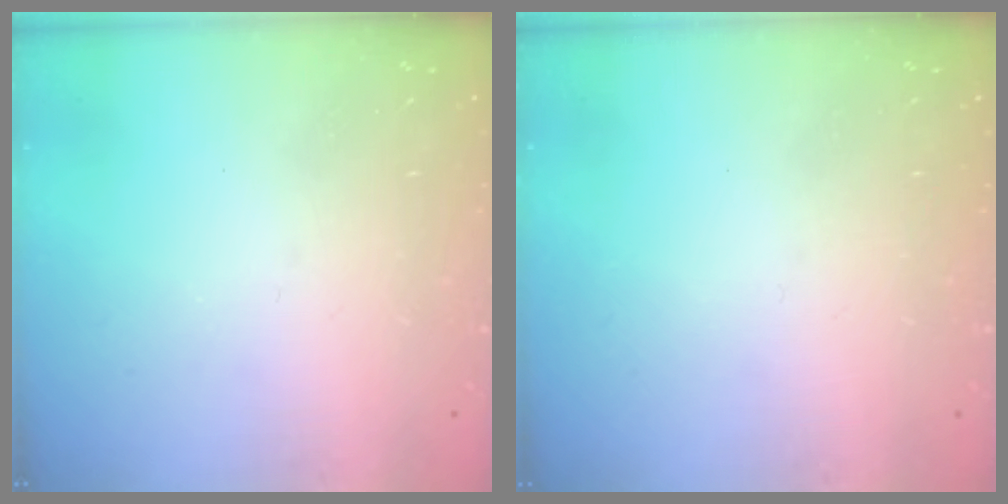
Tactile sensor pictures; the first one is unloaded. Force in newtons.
{"total": 0.0}